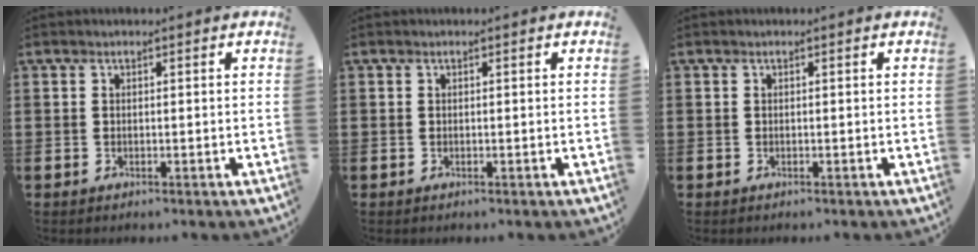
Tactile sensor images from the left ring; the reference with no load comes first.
{"total": 0.0}
{"total": 0.0}